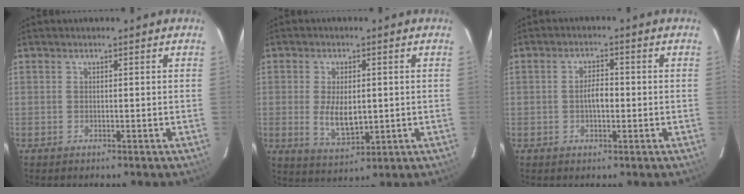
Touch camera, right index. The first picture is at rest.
{"total": 7.3, "force": [-0.4, 3.9, 6.2], "torque": [-0.119, -0.011, 0.002]}
{"total": 3.4, "force": [-0.5, 1.6, 3.0], "torque": [-0.055, 0.006, -0.007]}